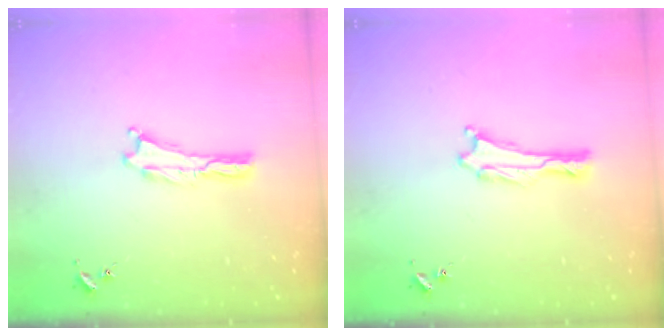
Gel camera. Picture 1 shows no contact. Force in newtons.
{"total": 0.6, "press": 0.5, "slide": 0.1}